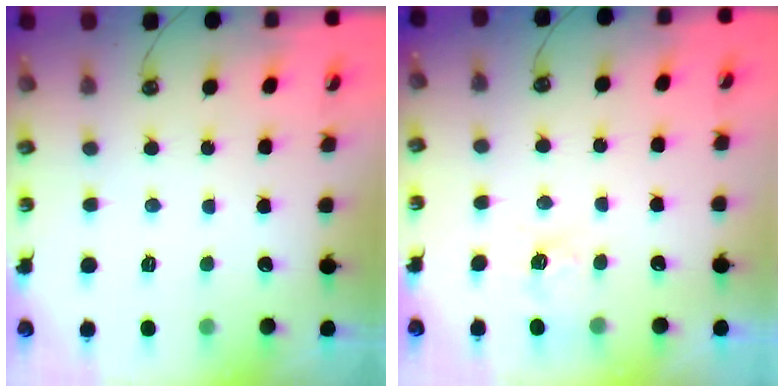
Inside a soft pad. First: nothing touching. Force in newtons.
{"total": 4.7, "press": 4.7, "slide": 0.5}